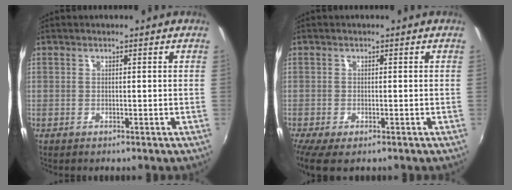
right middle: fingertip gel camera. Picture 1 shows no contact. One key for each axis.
{"total": 4.3, "fx": -2.7, "fy": 1.5, "fz": 2.9, "tx": -0.062, "ty": -0.022, "tz": -0.044}